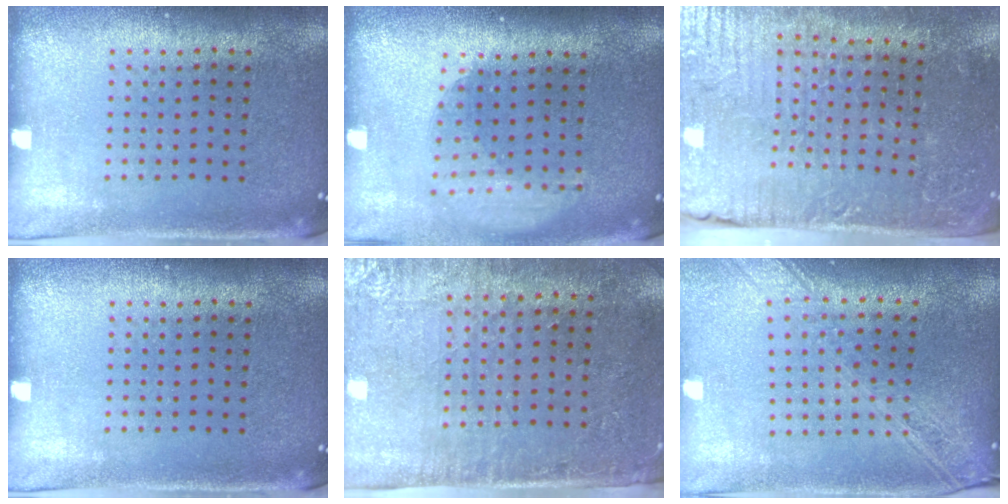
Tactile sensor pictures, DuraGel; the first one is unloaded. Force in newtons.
{"total": 1.9, "press": 1.4, "slide": 1.2}
{"total": 4.4, "press": 4.3, "slide": 0.7}
{"total": 0.0}
{"total": 2.9, "press": 2.5, "slide": 1.5}
{"total": 2.2, "press": 1.9, "slide": 1.2}